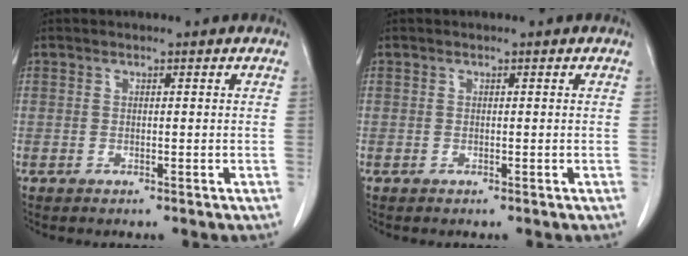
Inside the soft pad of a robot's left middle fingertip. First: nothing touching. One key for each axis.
{"total": 0.0}